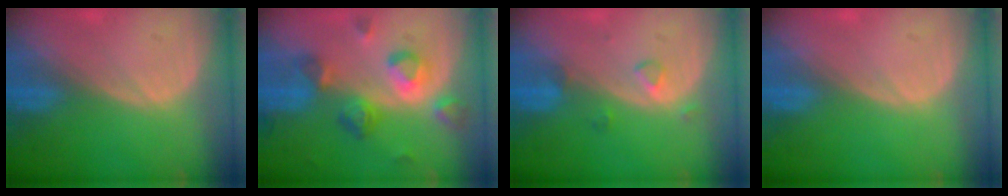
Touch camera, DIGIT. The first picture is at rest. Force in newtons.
{"total": 7.9, "press": 7.6, "slide": 2.0}
{"total": 2.1, "press": 2.1, "slide": 0.1}
{"total": 0.0}